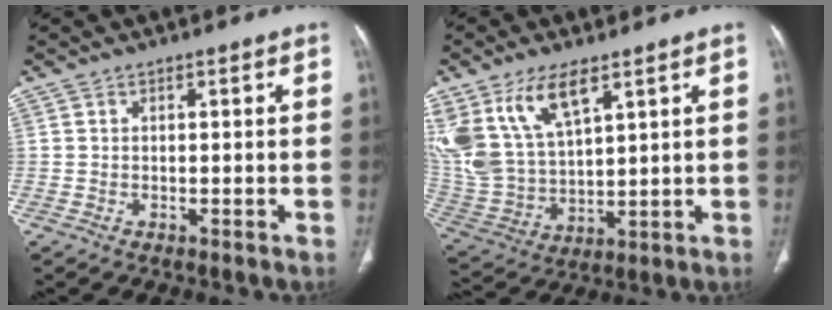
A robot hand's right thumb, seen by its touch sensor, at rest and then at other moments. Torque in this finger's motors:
{"motor_torque": [-0.37, 2.10, 1.21, 1.28, 0.21]}